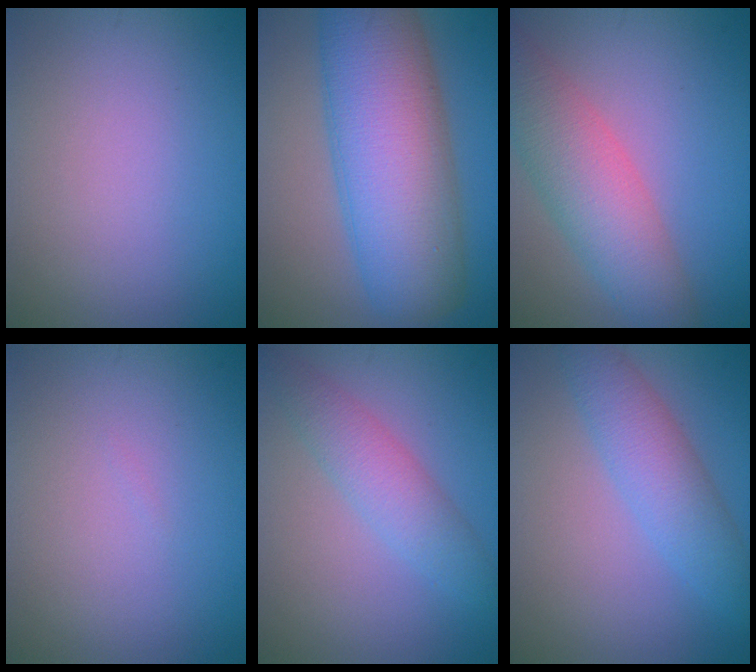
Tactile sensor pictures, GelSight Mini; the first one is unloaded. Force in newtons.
{"total": 12.6, "press": 12.6, "slide": 0.4}
{"total": 6.2, "press": 6.1, "slide": 0.3}
{"total": 0.0}
{"total": 3.2, "press": 3.2, "slide": 0.0}
{"total": 4.1, "press": 4.1, "slide": 0.0}